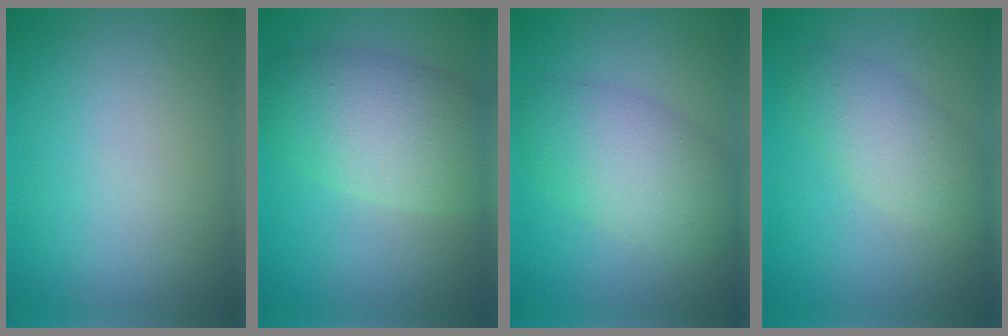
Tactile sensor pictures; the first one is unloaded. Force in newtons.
{"total": 7.1, "press": 7.1, "slide": 0.4}
{"total": 5.9, "press": 5.9, "slide": 0.2}
{"total": 3.6, "press": 3.5, "slide": 0.2}